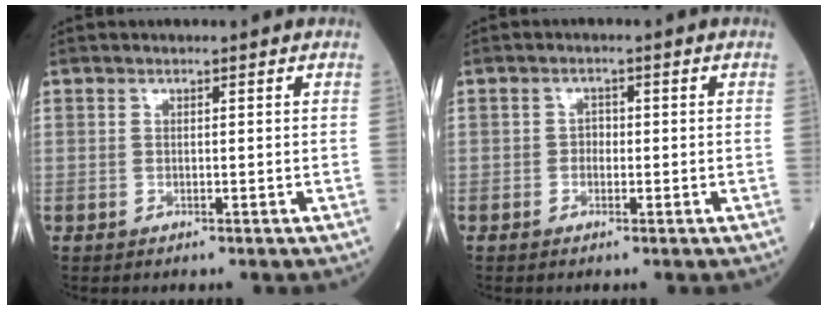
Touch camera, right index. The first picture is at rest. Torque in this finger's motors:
{"motor_torque": [0.05, -0.14, -0.02, 0.00]}